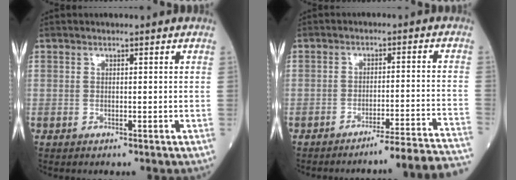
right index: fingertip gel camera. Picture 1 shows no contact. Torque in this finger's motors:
{"motor_torque": [-0.24, -0.07, 0.04, 0.02]}